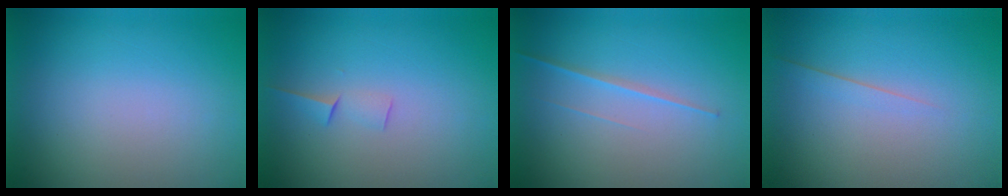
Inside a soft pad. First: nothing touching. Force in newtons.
{"total": 1.5}
{"total": 1.8}
{"total": 1.5}